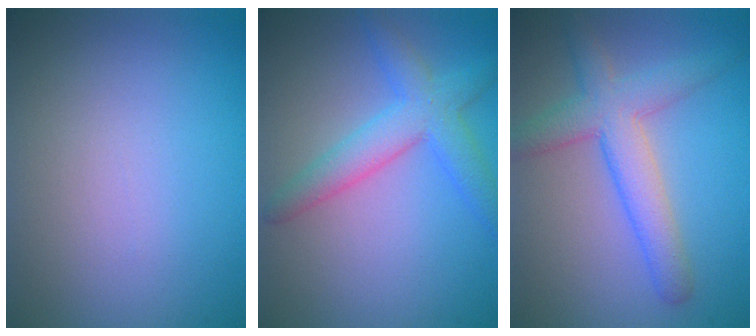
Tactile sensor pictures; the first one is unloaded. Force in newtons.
{"total": 2.9, "press": 2.9, "slide": 0.2}
{"total": 4.7, "press": 4.7, "slide": 0.2}